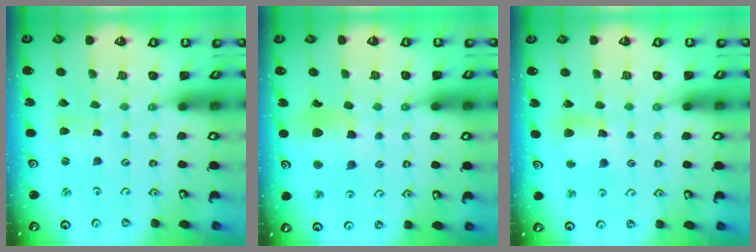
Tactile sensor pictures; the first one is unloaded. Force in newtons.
{"total": 11.5, "press": 11.4, "slide": 1.3}
{"total": 10.7, "press": 10.6, "slide": 1.3}